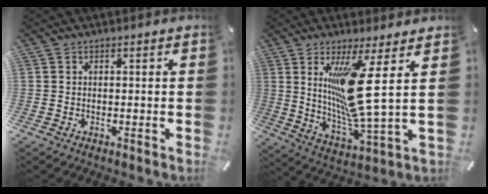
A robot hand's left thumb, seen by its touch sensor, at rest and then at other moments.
{"total": 17.4, "force": [4.8, 3.2, 16.4], "torque": [-0.316, -0.035, 0.061]}